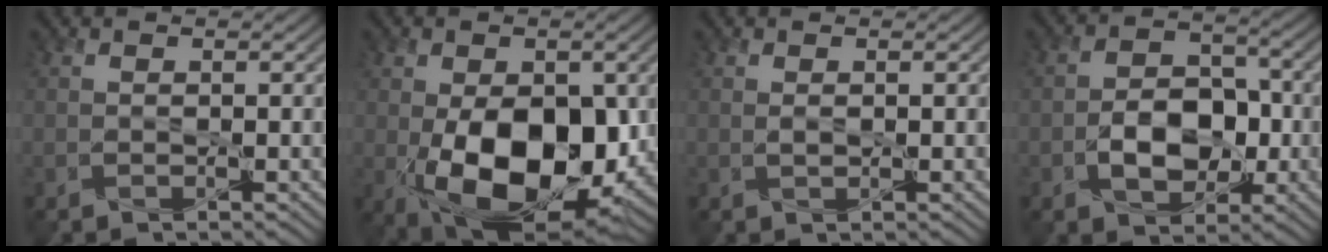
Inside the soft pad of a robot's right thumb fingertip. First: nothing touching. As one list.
[{"total": 14.9, "force": [-2.9, 8.5, 11.9], "torque": [-0.190, -0.022, -0.046]}, {"total": 0.6, "force": [0.2, 0.3, 0.5], "torque": [-0.013, -0.001, 0.003]}, {"total": 6.6, "force": [-1.9, 4.5, 4.5], "torque": [-0.075, 0.000, -0.036]}]